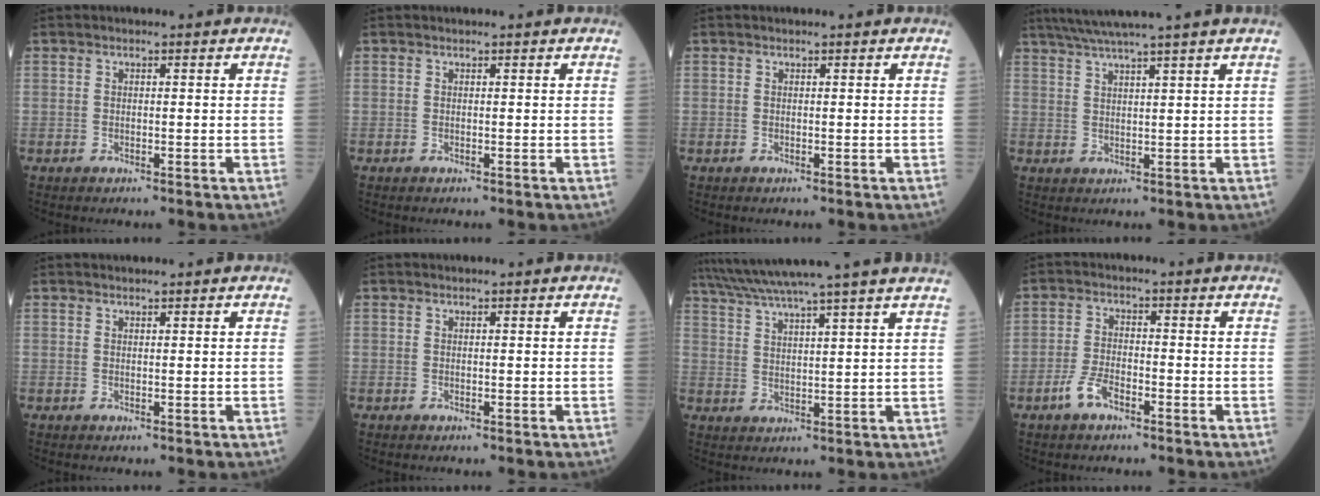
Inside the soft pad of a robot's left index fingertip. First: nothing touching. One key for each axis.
{"total": 0.0}
{"total": 0.0}
{"total": 8.4, "fx": 6.9, "fy": -2.0, "fz": 4.3, "tx": -0.070, "ty": 0.020, "tz": 0.105}
{"total": 1.5, "fx": 1.4, "fy": 0.0, "fz": 0.5, "tx": -0.007, "ty": 0.014, "tz": 0.023}
{"total": 0.0}
{"total": 15.2, "fx": 13.2, "fy": -2.1, "fz": 7.2, "tx": -0.129, "ty": 0.005, "tz": 0.188}
{"total": 3.8, "fx": -2.4, "fy": 1.5, "fz": 2.5, "tx": -0.061, "ty": 0.002, "tz": -0.051}